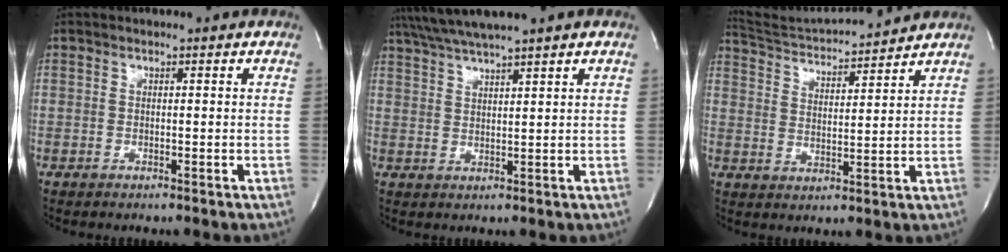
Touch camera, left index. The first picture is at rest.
{"total": 6.8, "force": [5.8, -1.4, 3.3], "torque": [-0.061, 0.017, 0.107]}
{"total": 12.3, "force": [12.0, -0.1, 3.0], "torque": [-0.066, 0.012, 0.196]}